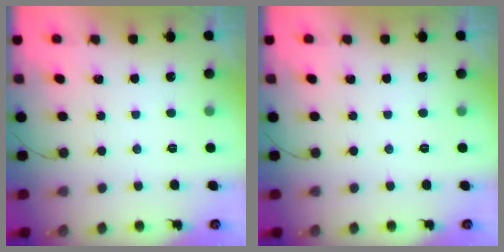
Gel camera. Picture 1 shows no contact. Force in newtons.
{"total": 0.0}